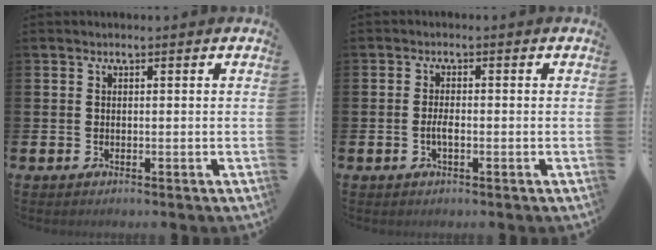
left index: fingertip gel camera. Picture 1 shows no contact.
{"total": 1.8, "force": [-0.6, 0.6, 1.6], "torque": [-0.031, 0.002, -0.011]}